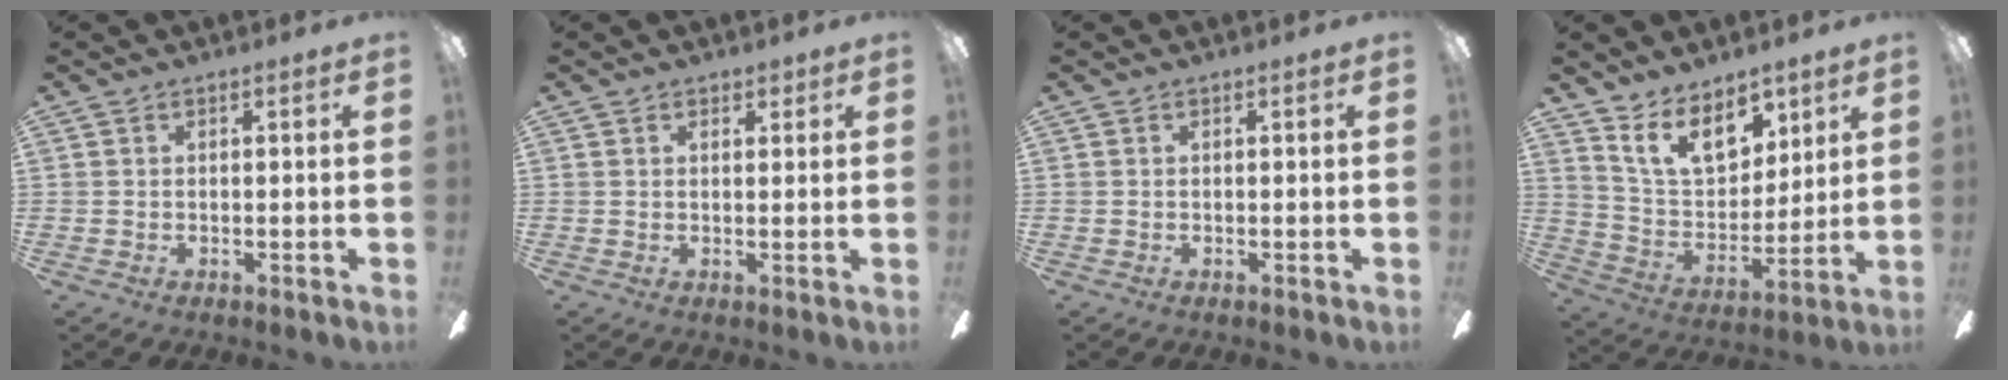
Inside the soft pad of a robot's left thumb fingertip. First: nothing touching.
{"total": 1.8, "force": [1.2, 1.3, 0.3], "torque": [0.003, -0.002, 0.022]}
{"total": 0.0}
{"total": 14.2, "force": [9.5, 7.9, 7.0], "torque": [-0.135, -0.043, 0.185]}